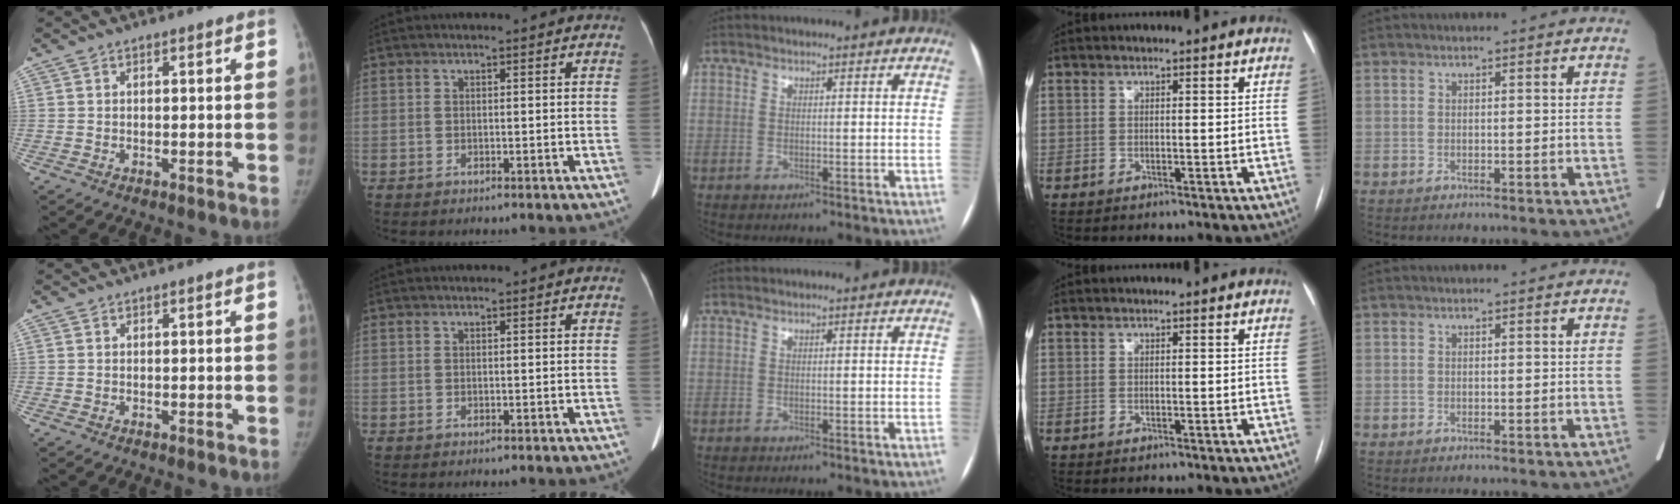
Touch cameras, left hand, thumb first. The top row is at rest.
{}